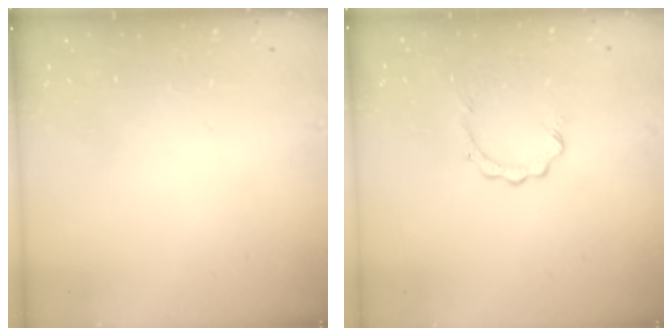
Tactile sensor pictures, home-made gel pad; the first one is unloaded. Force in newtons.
{"total": 2.6, "press": 2.6, "slide": 0.3}